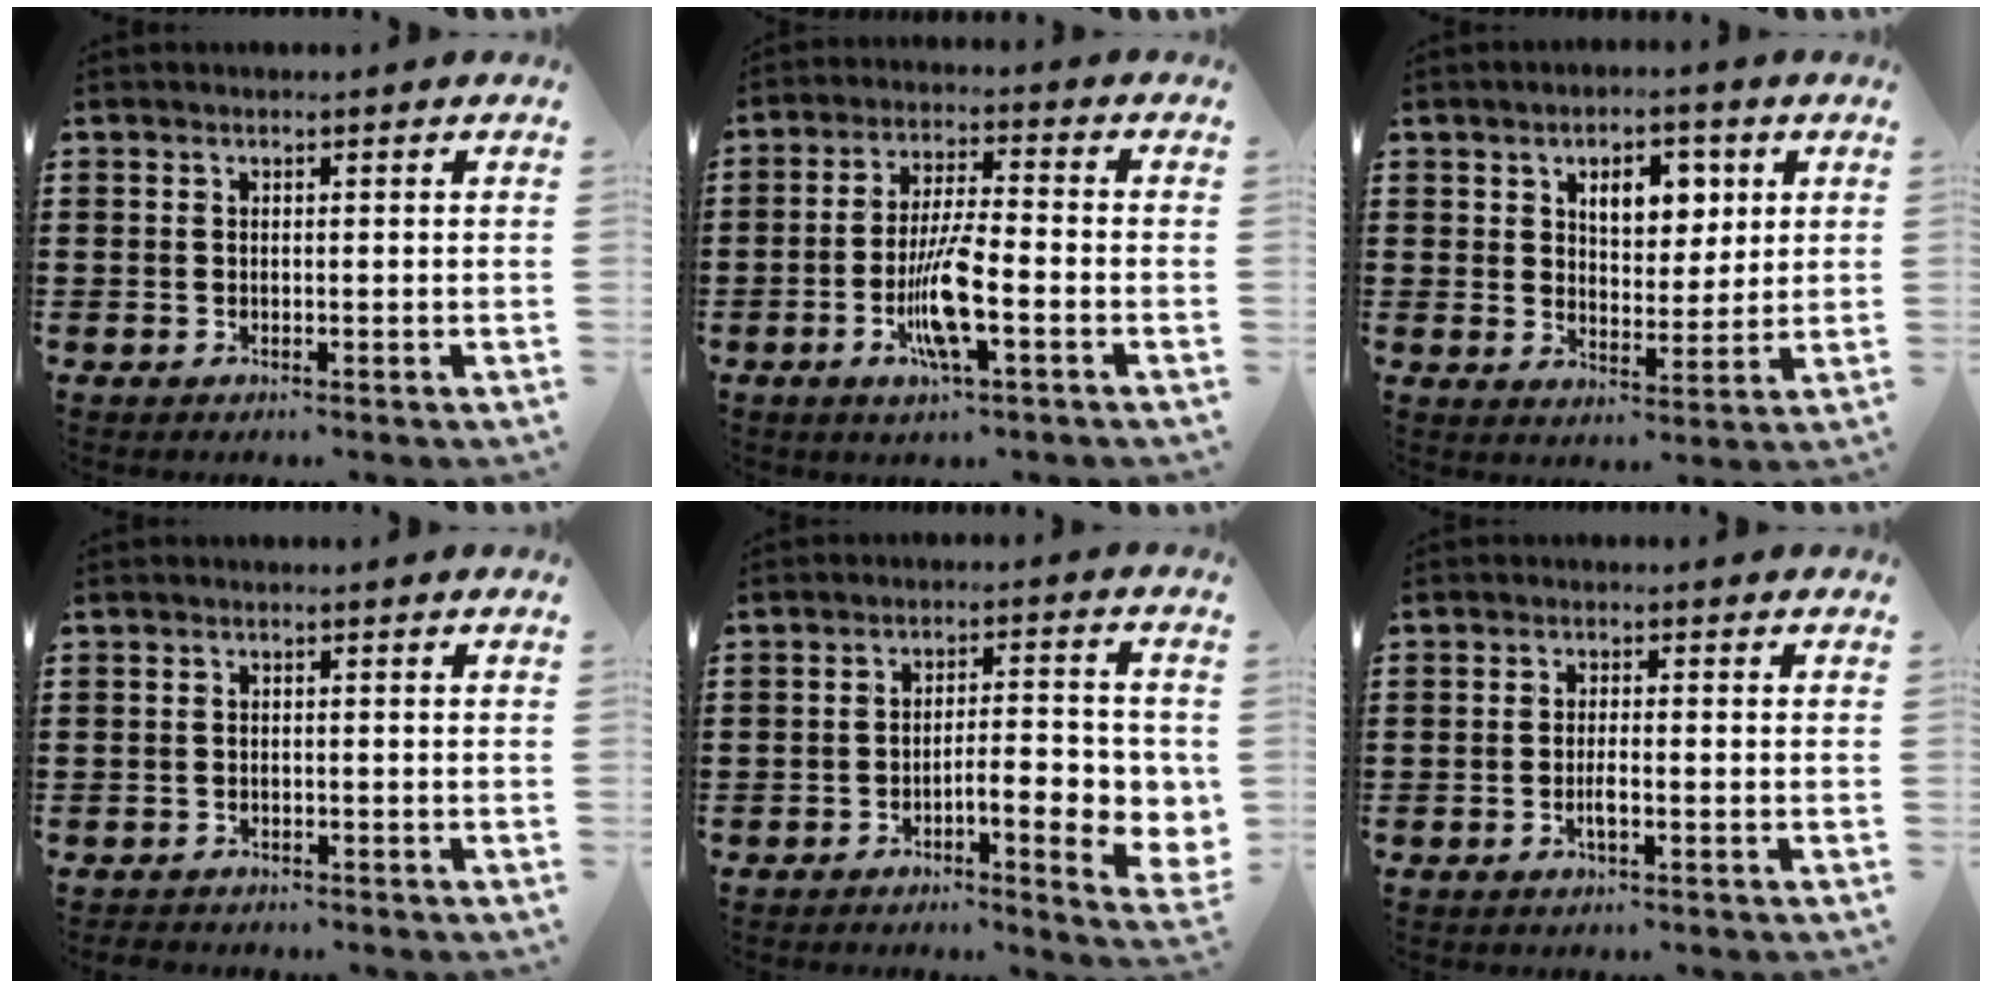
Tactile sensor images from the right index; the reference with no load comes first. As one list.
[{"total": 8.1, "force": [-2.8, 1.5, 7.5], "torque": [-0.156, -0.013, -0.056]}, {"total": 6.3, "force": [2.6, 3.8, 4.3], "torque": [-0.066, 0.003, 0.038]}, {"total": 1.1, "force": [-1.0, 0.3, -0.2], "torque": [0.000, 0.004, -0.024]}, {"total": 6.8, "force": [-2.1, 2.0, 6.2], "torque": [-0.086, -0.007, -0.036]}, {"total": 2.1, "force": [-0.9, 0.2, 1.9], "torque": [-0.040, -0.003, -0.018]}]